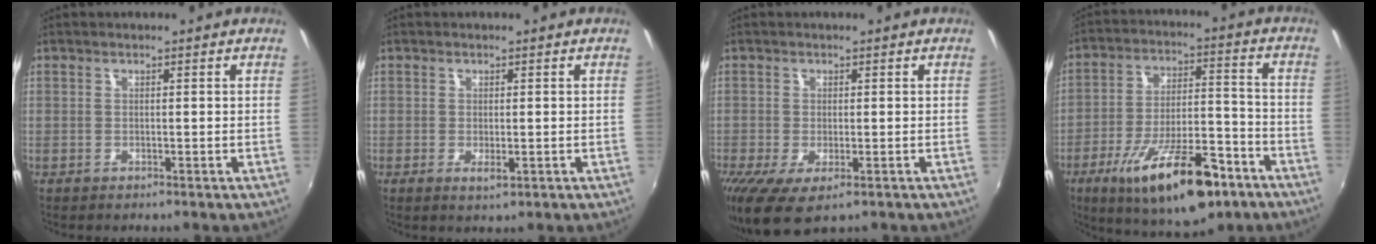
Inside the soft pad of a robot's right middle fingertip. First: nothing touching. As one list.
[{"total": 1.9, "force": [-0.4, 0.6, 1.7], "torque": [-0.031, -0.006, -0.004]}, {"total": 6.7, "force": [-3.2, 2.6, 5.3], "torque": [-0.106, -0.031, -0.048]}, {"total": 19.8, "force": [-11.7, 6.3, 14.6], "torque": [-0.249, -0.018, -0.176]}]